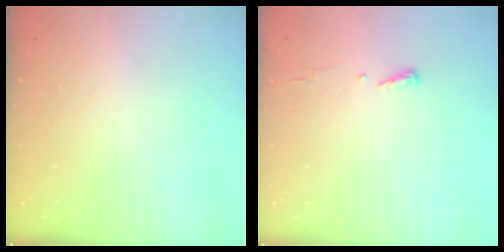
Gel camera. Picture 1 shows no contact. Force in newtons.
{"total": 2.9, "press": 2.9, "slide": 0.4}